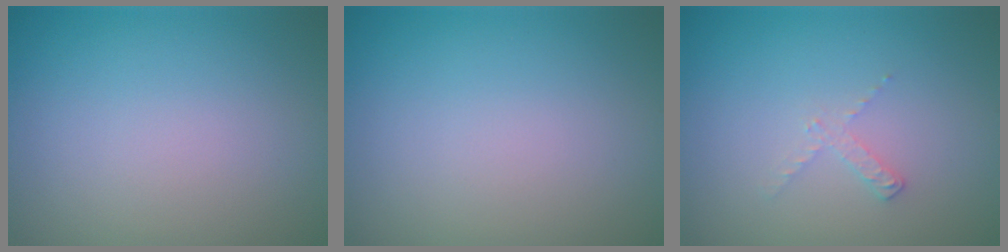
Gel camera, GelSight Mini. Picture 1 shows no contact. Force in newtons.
{"total": 0.0}
{"total": 1.1, "press": 1.1, "slide": 0.2}